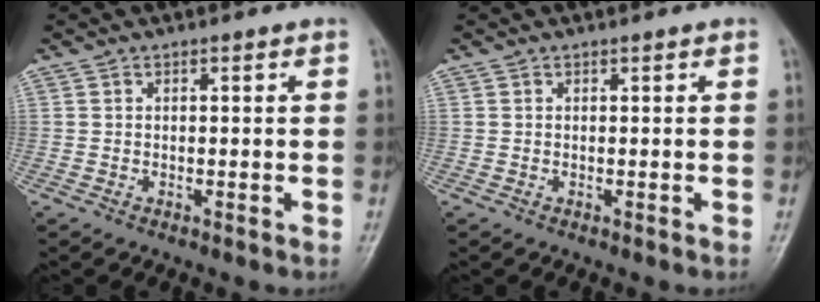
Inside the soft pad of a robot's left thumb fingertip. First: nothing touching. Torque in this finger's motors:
{"motor_torque": [0.01, 0.01, 0.00, -0.05, 0.00]}